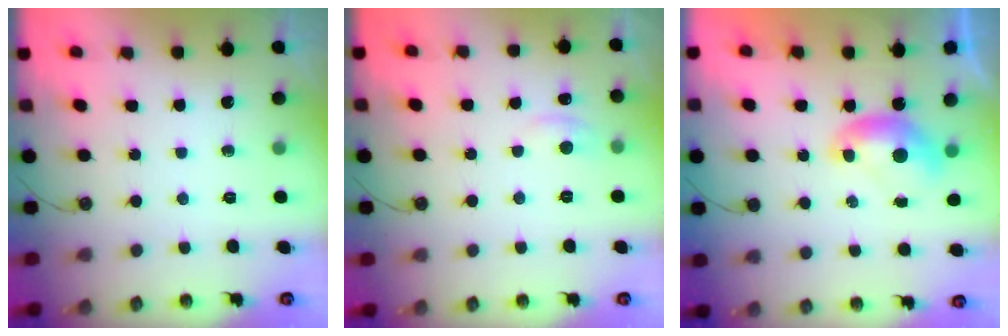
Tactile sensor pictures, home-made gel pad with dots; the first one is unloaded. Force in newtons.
{"total": 1.3, "press": 1.1, "slide": 0.5}
{"total": 0.0}